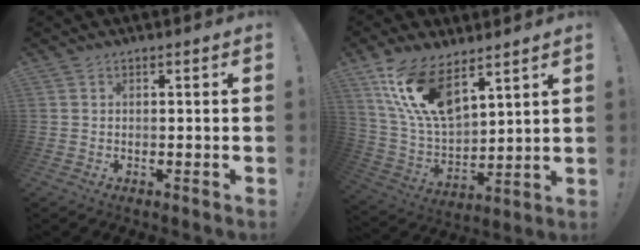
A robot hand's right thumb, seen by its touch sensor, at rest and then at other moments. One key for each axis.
{"total": 16.4, "fx": 10.6, "fy": 7.0, "fz": 10.4, "tx": -0.216, "ty": -0.065, "tz": 0.194}